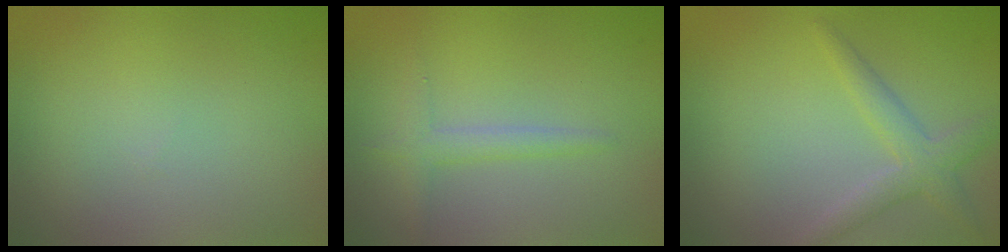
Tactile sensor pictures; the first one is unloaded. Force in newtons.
{"total": 1.7, "press": 1.7, "slide": 0.1}
{"total": 2.8, "press": 2.8, "slide": 0.1}